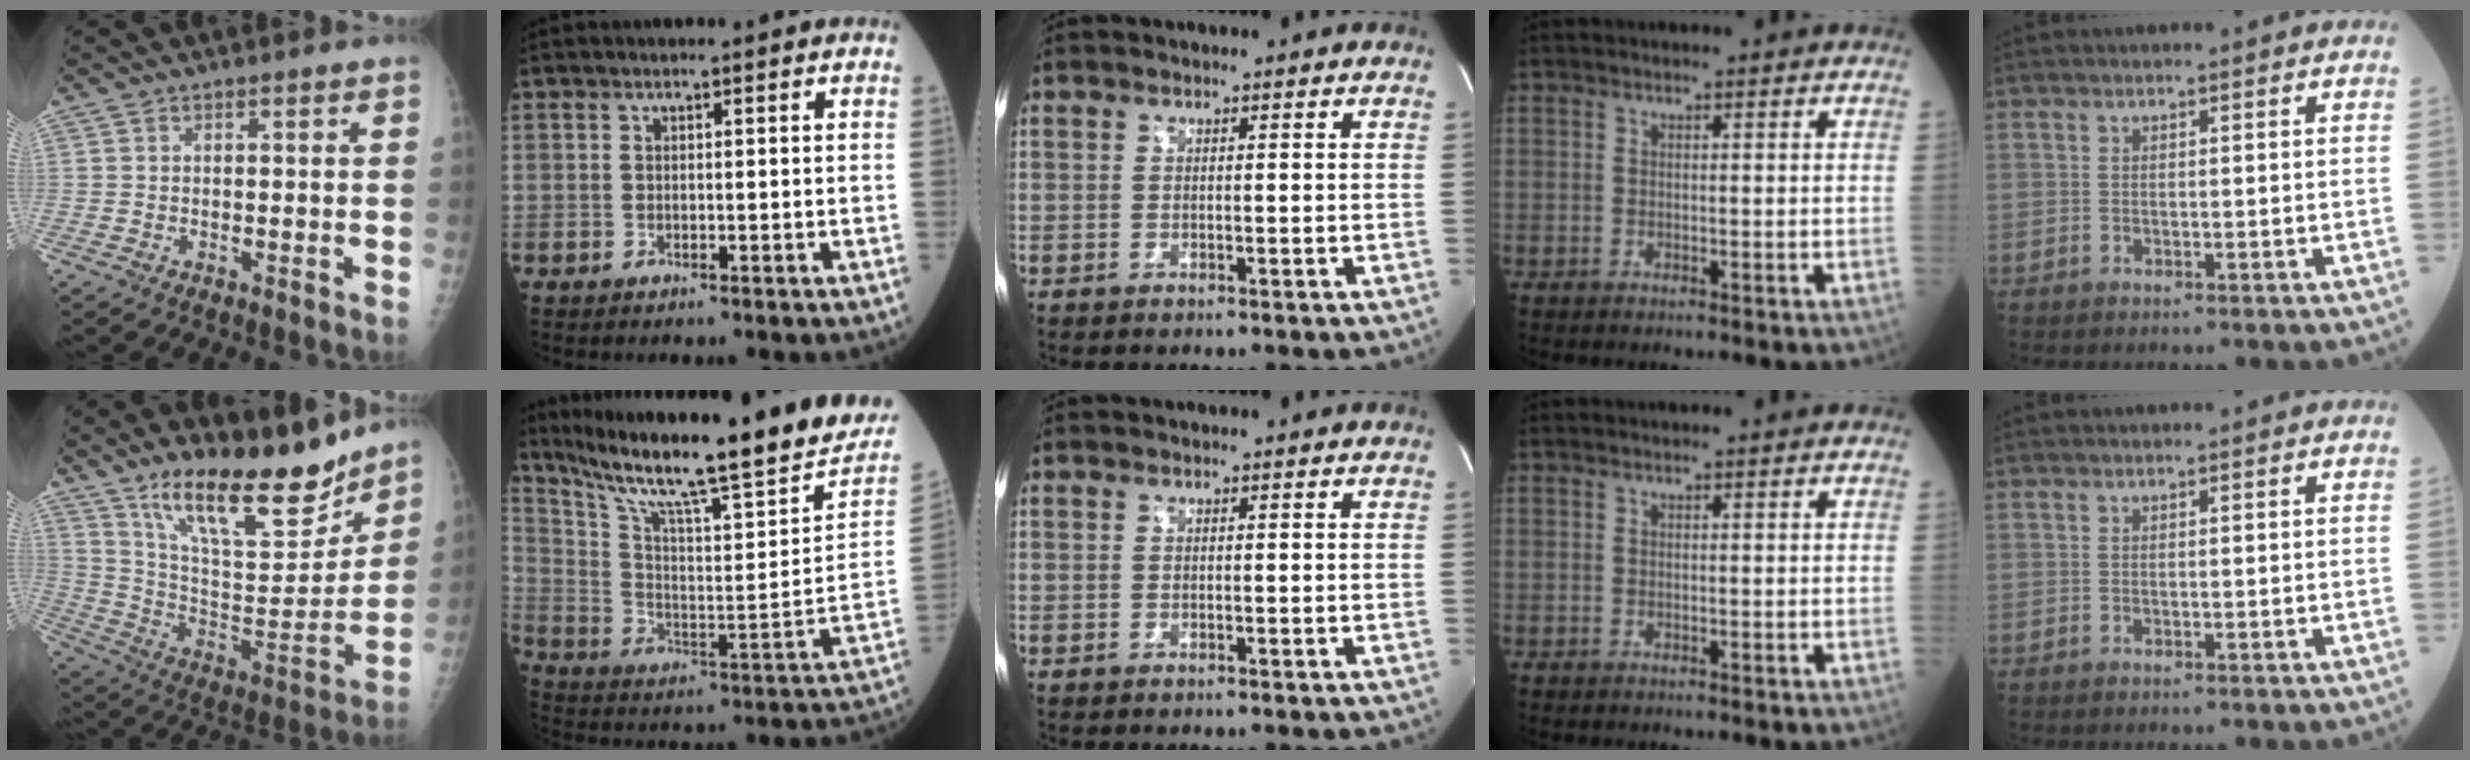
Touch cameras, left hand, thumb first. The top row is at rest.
{"thumb": {"total": 22.4, "force": [16.5, 7.0, 13.4], "torque": [-0.175, -0.090, 0.281]}, "index": {"total": 27.5, "force": [22.0, 1.9, 16.4], "torque": [-0.276, -0.038, 0.322]}}